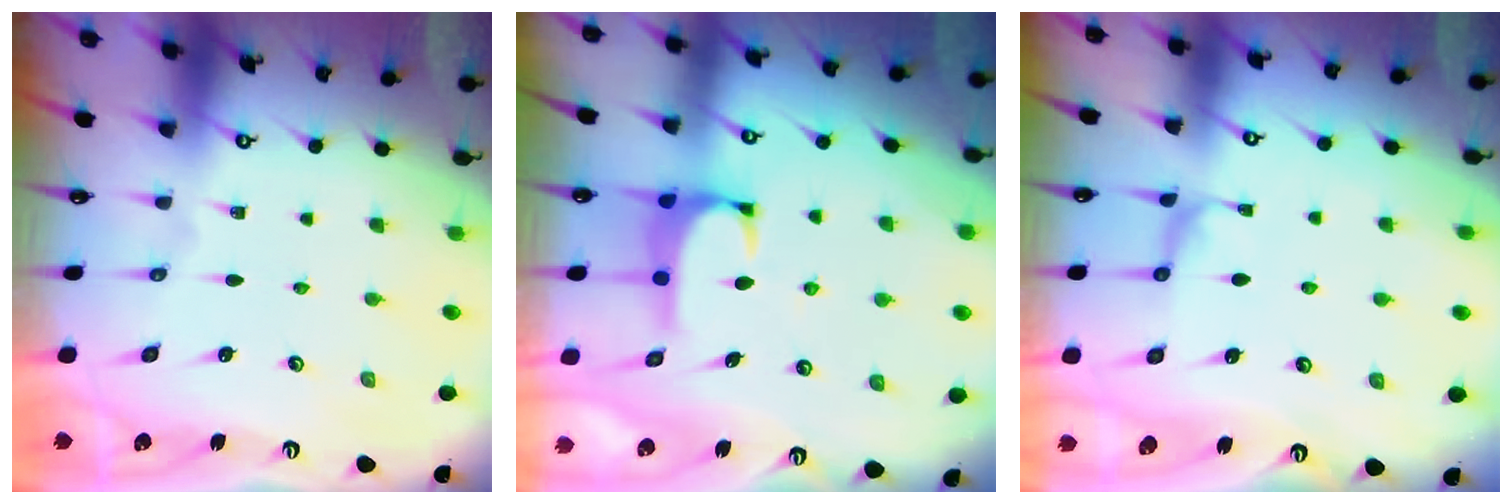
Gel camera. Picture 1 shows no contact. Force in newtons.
{"total": 1.2, "press": 1.1, "slide": 0.5}
{"total": 1.8, "press": 1.5, "slide": 1.0}